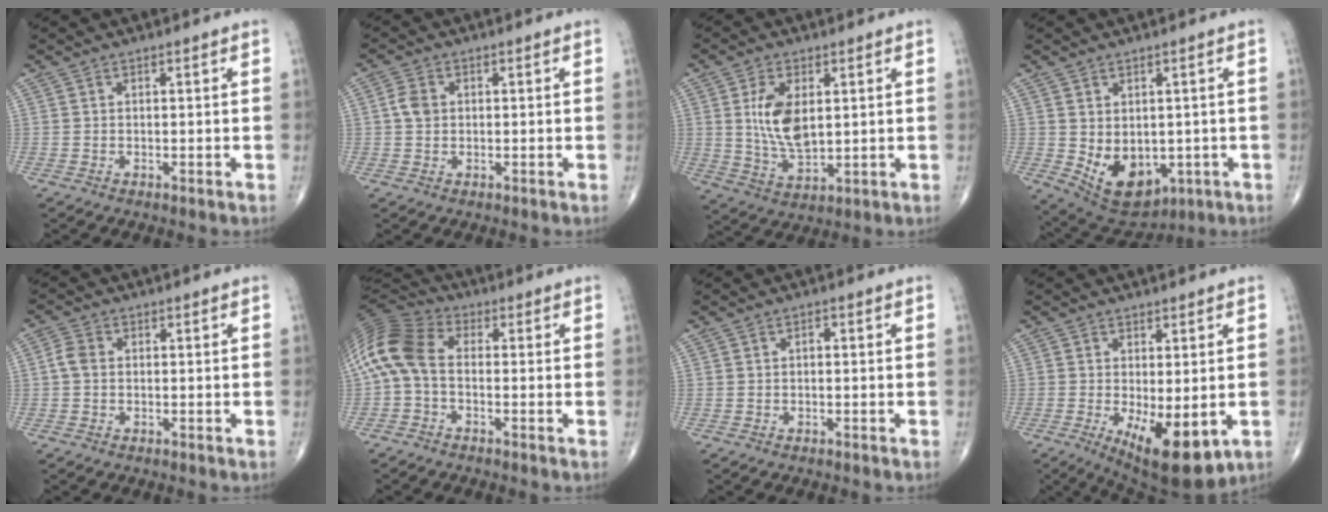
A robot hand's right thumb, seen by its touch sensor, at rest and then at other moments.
{"total": 3.2, "force": [0.4, 2.5, 1.9], "torque": [-0.035, 0.004, 0.003]}
{"total": 9.8, "force": [1.9, 5.3, 8.1], "torque": [-0.149, -0.016, 0.045]}
{"total": 10.6, "force": [-1.6, 7.2, 7.7], "torque": [-0.097, -0.008, 0.003]}
{"total": 2.7, "force": [-0.1, 2.1, 1.8], "torque": [-0.037, 0.008, -0.007]}
{"total": 11.4, "force": [-0.7, 7.1, 8.9], "torque": [-0.189, 0.030, -0.028]}
{"total": 0.7, "force": [-0.1, 0.5, 0.5], "torque": [-0.004, 0.002, -0.004]}
{"total": 11.4, "force": [-3.1, 4.5, 10.1], "torque": [-0.143, -0.022, -0.029]}